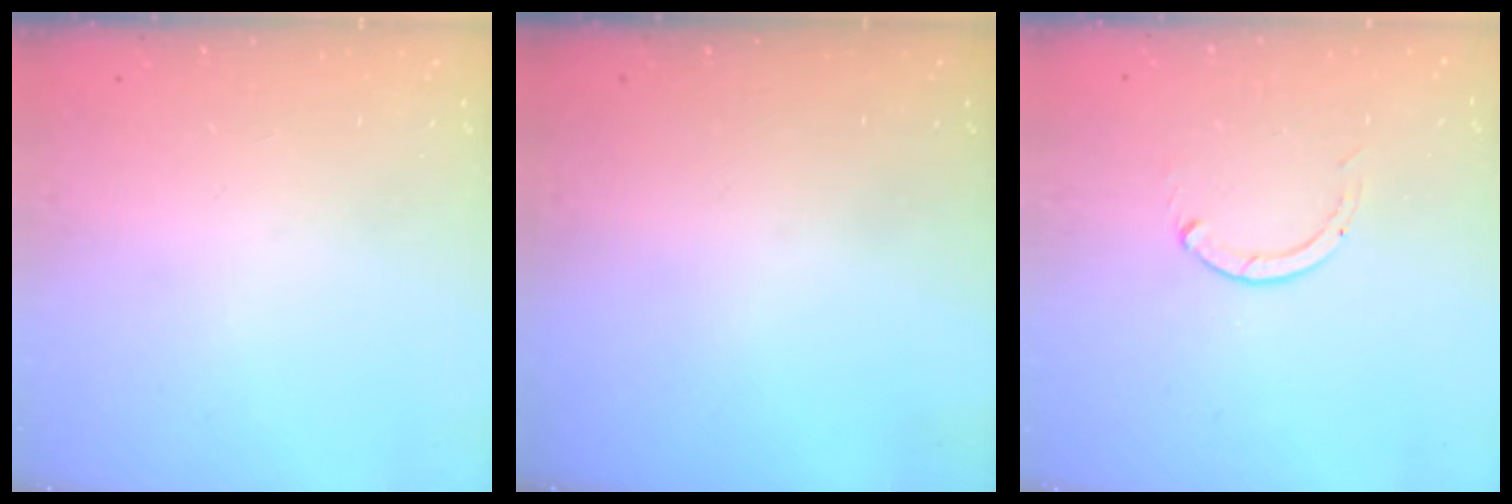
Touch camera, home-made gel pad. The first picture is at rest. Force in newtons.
{"total": 0.0}
{"total": 0.0}